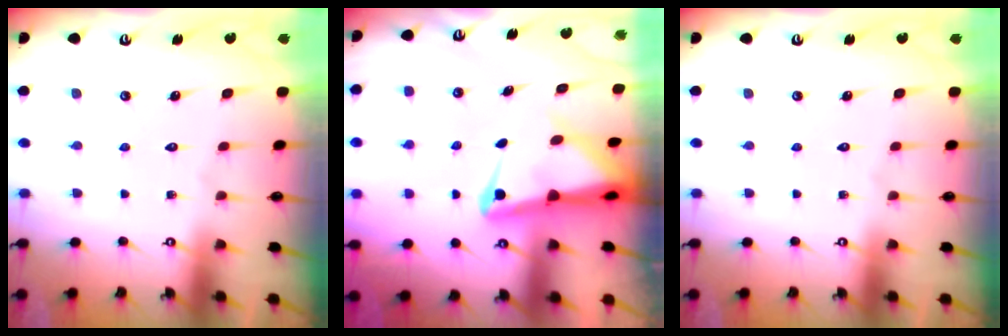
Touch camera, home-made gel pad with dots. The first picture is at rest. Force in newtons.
{"total": 4.8, "press": 4.6, "slide": 1.2}
{"total": 0.0}